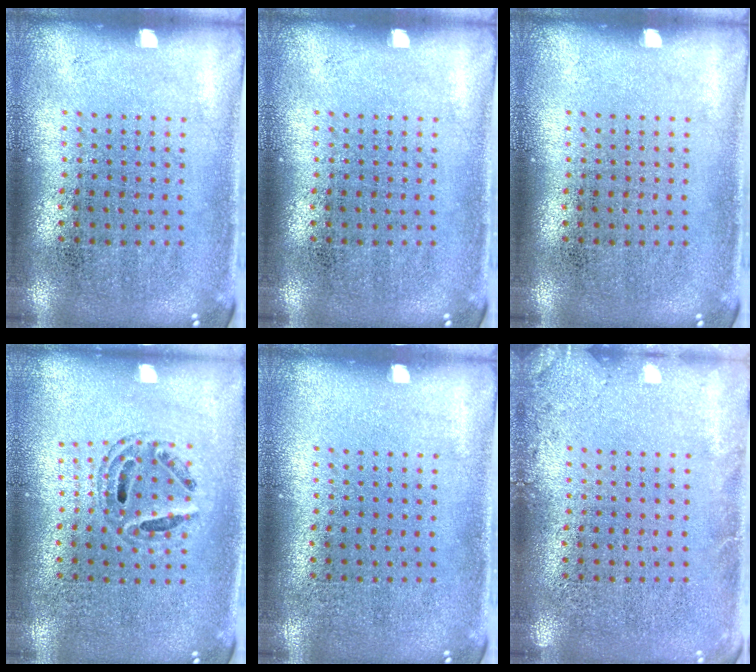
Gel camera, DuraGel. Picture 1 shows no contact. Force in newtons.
{"total": 0.0}
{"total": 0.0}
{"total": 0.7, "press": 0.7, "slide": 0.1}
{"total": 0.0}
{"total": 1.4, "press": 1.4, "slide": 0.3}